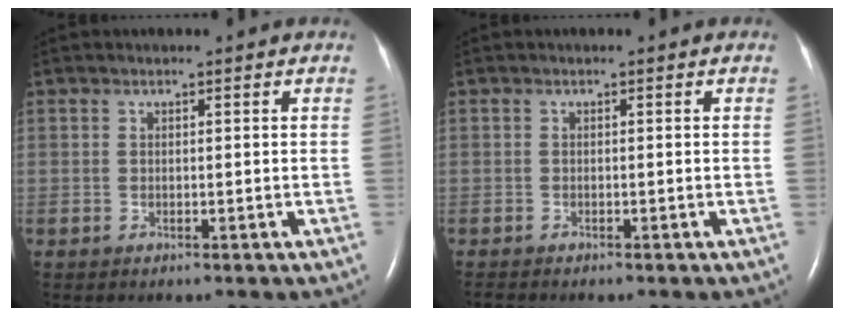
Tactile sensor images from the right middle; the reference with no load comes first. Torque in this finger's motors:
{"motor_torque": [0.36, -0.45, -0.01, 0.02]}